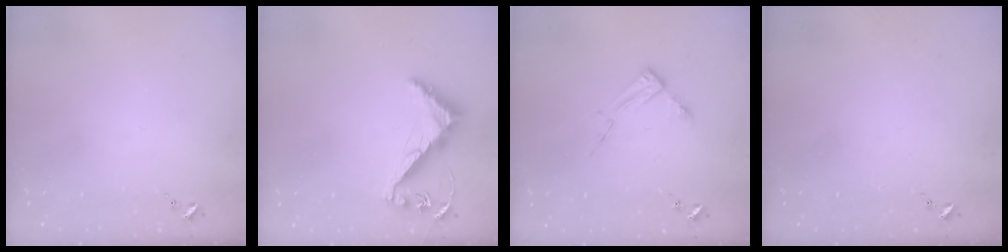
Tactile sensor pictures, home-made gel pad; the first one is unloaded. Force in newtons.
{"total": 7.3, "press": 7.3, "slide": 0.6}
{"total": 6.2, "press": 6.2, "slide": 0.4}
{"total": 0.0}